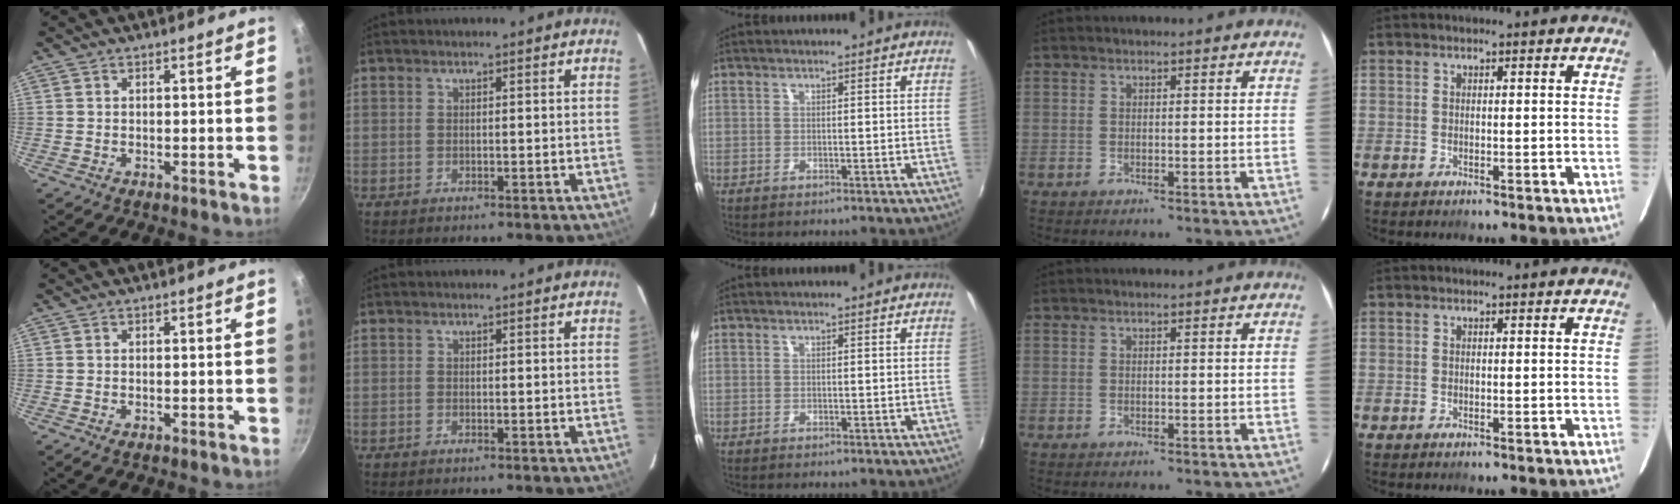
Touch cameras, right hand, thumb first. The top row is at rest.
{"thumb": {"total": 0.6, "force": [-0.3, 0.1, 0.4], "torque": [-0.011, 0.002, -0.007]}}